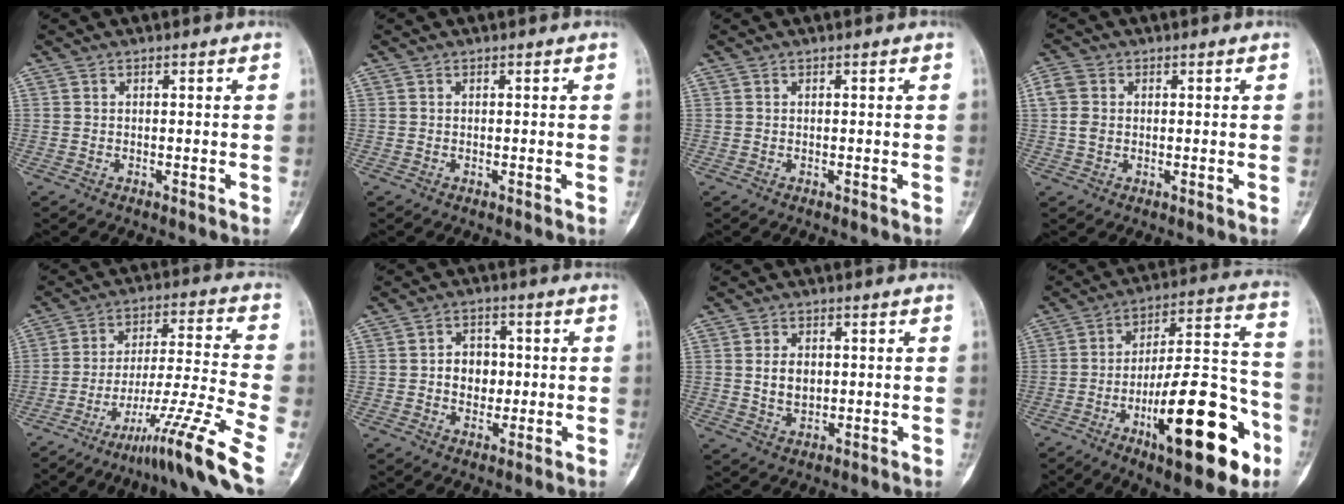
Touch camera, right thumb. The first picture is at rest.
{"total": 0.0}
{"total": 0.0}
{"total": 3.9, "force": [0.5, 3.1, 2.3], "torque": [-0.052, 0.008, 0.007]}
{"total": 16.3, "force": [-10.6, -0.7, 12.4], "torque": [-0.221, 0.073, -0.169]}
{"total": 6.0, "force": [0.0, 4.8, 3.6], "torque": [-0.020, 0.006, -0.003]}
{"total": 4.8, "force": [0.5, 3.4, 3.4], "torque": [-0.045, -0.006, 0.014]}
{"total": 25.5, "force": [-10.7, 8.5, 21.5], "torque": [-0.299, 0.063, -0.156]}